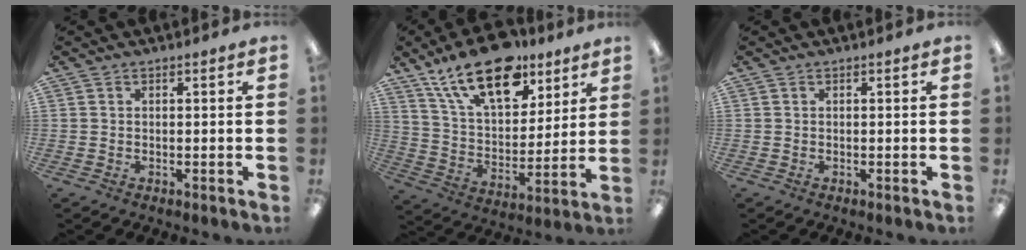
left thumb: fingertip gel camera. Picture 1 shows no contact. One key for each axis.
{"total": 20.7, "fx": 13.7, "fy": 9.9, "fz": 11.9, "tx": -0.205, "ty": -0.063, "tz": 0.242}
{"total": 0.0}